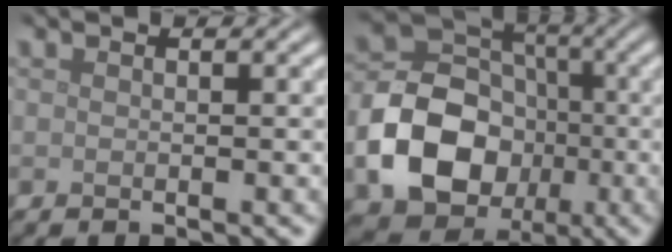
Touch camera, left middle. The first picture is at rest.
{"total": 10.7, "force": [-2.9, 8.4, 5.9], "torque": [-0.109, -0.007, -0.057]}